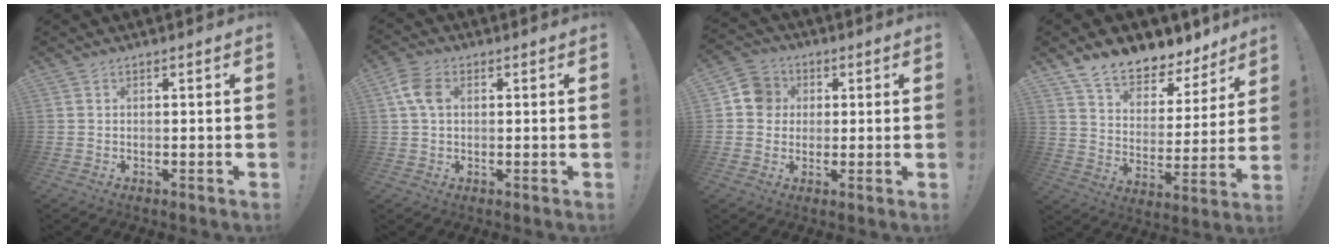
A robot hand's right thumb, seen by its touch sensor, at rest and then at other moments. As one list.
[{"total": 6.7, "force": [1.4, 4.4, 4.8], "torque": [-0.095, 0.006, 0.026]}, {"total": 8.0, "force": [1.2, 7.6, 2.1], "torque": [-0.018, 0.005, 0.025]}, {"total": 11.2, "force": [9.9, 4.1, 3.4], "torque": [-0.066, -0.085, 0.178]}]